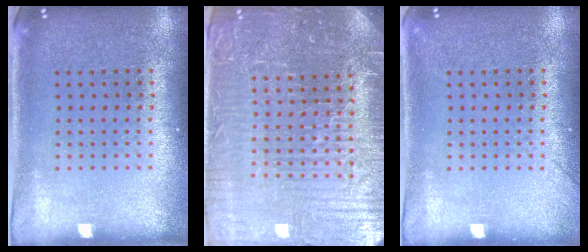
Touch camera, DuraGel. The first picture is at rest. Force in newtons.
{"total": 5.7, "press": 5.3, "slide": 2.2}
{"total": 1.0, "press": 0.9, "slide": 0.3}